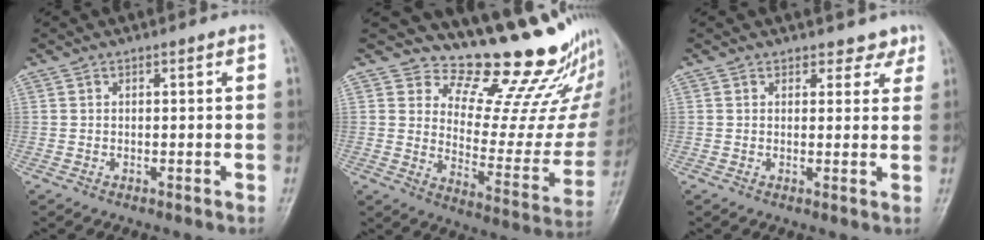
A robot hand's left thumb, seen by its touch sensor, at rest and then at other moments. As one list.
[{"total": 19.3, "force": [17.4, 5.7, 6.1], "torque": [-0.025, -0.169, 0.227]}, {"total": 3.1, "force": [2.5, 1.8, -0.2], "torque": [0.030, -0.017, 0.018]}]